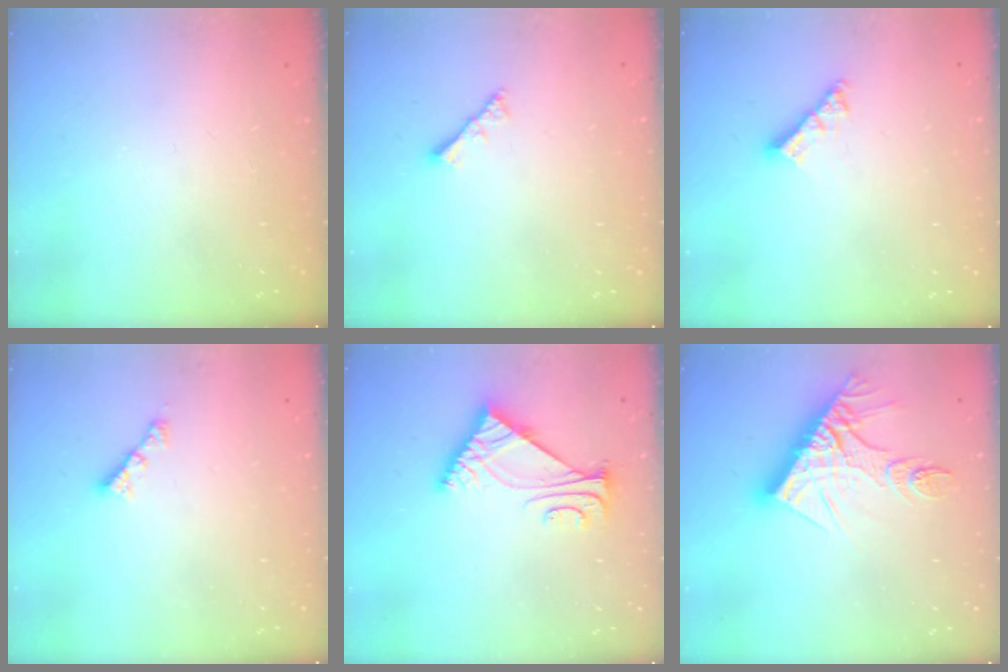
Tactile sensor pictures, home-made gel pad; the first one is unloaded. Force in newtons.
{"total": 2.8, "press": 2.8, "slide": 0.6}
{"total": 6.0, "press": 6.0, "slide": 0.7}
{"total": 2.4, "press": 2.4, "slide": 0.3}
{"total": 6.6, "press": 6.6, "slide": 1.0}
{"total": 15.4, "press": 15.3, "slide": 1.2}